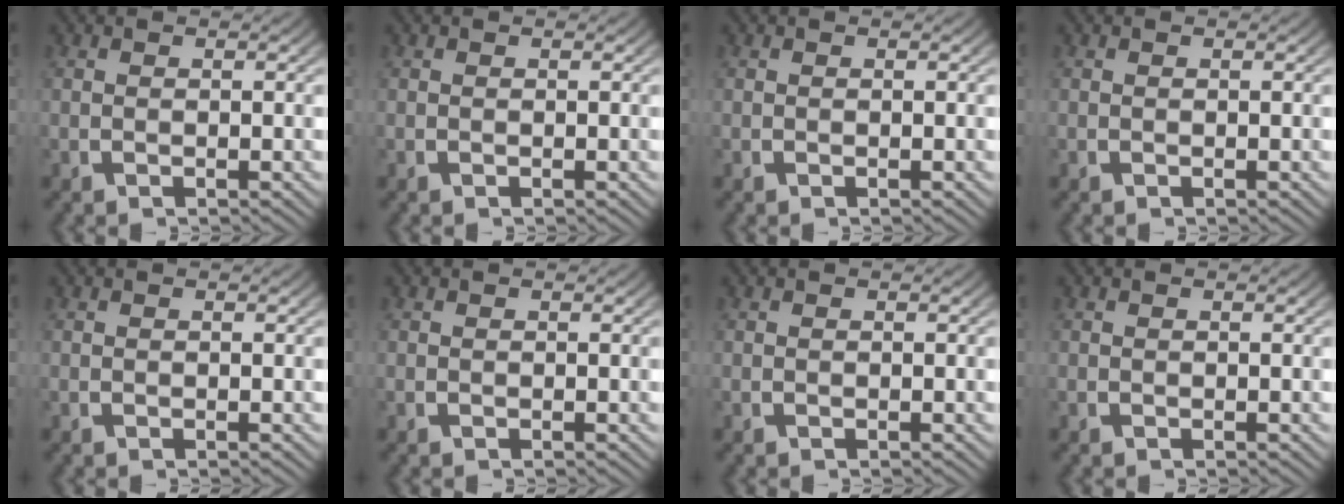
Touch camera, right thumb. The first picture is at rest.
{"total": 0.0}
{"total": 0.0}
{"total": 0.0}
{"total": 0.0}
{"total": 0.0}
{"total": 0.0}
{"total": 0.0}